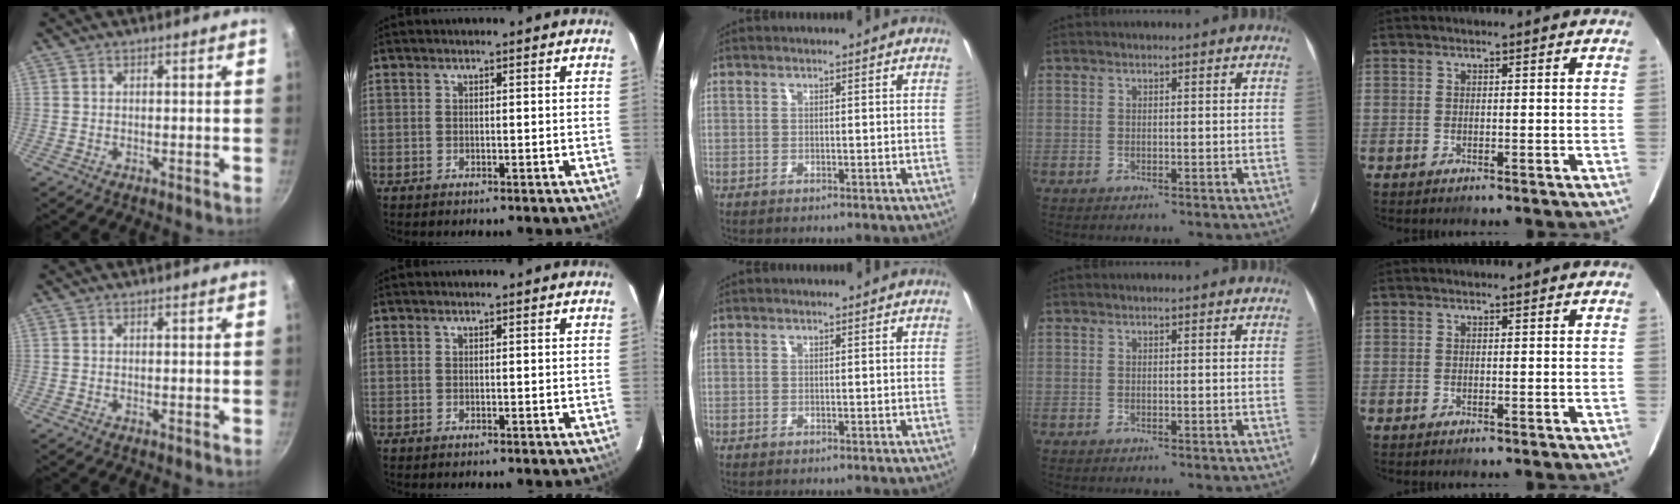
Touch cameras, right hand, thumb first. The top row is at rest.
{}